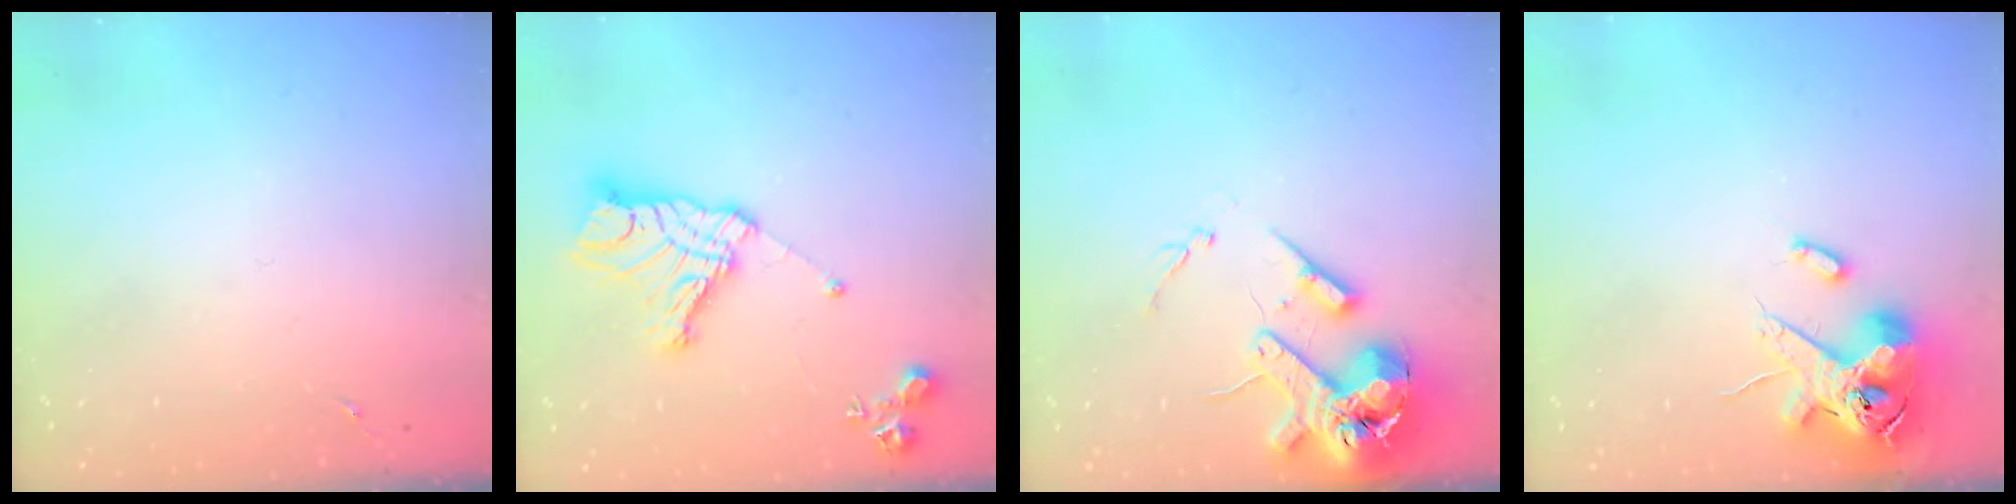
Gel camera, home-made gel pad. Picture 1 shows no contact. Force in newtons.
{"total": 16.0, "press": 15.9, "slide": 1.4}
{"total": 15.7, "press": 15.5, "slide": 2.3}
{"total": 14.2, "press": 14.0, "slide": 2.3}